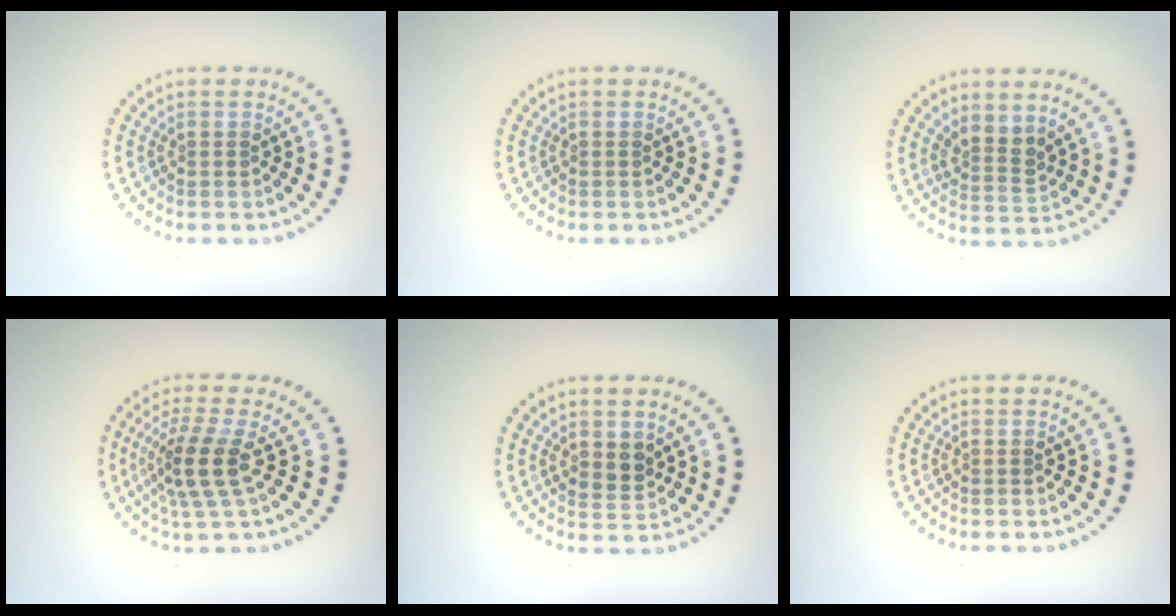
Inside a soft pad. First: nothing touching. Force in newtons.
{"total": 0.0}
{"total": 2.4, "press": 1.8, "slide": 1.5}
{"total": 3.8, "press": 2.8, "slide": 2.5}
{"total": 1.9, "press": 1.8, "slide": 0.7}
{"total": 0.0}